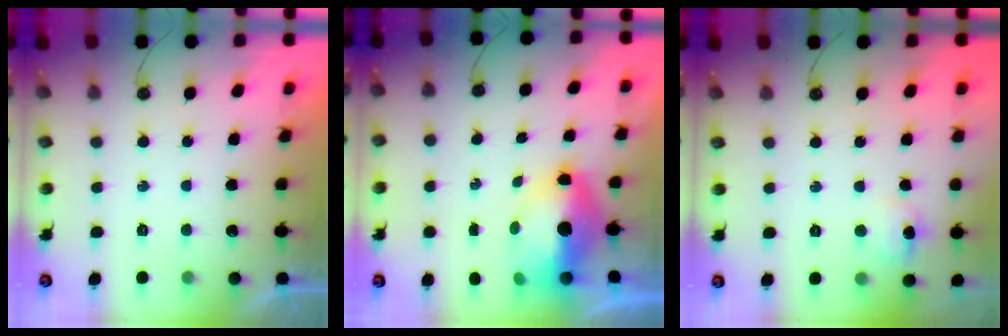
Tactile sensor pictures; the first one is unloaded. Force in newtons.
{"total": 10.1, "press": 10.1, "slide": 1.3}
{"total": 6.6, "press": 6.6, "slide": 0.7}